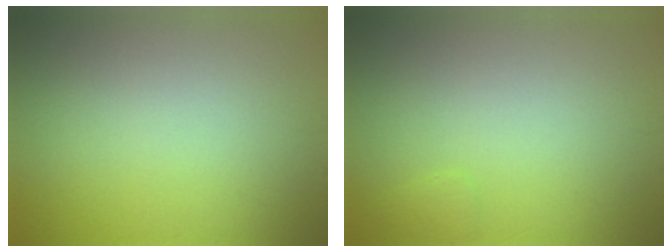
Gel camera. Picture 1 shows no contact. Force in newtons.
{"total": 0.6, "press": 0.6, "slide": 0.1}